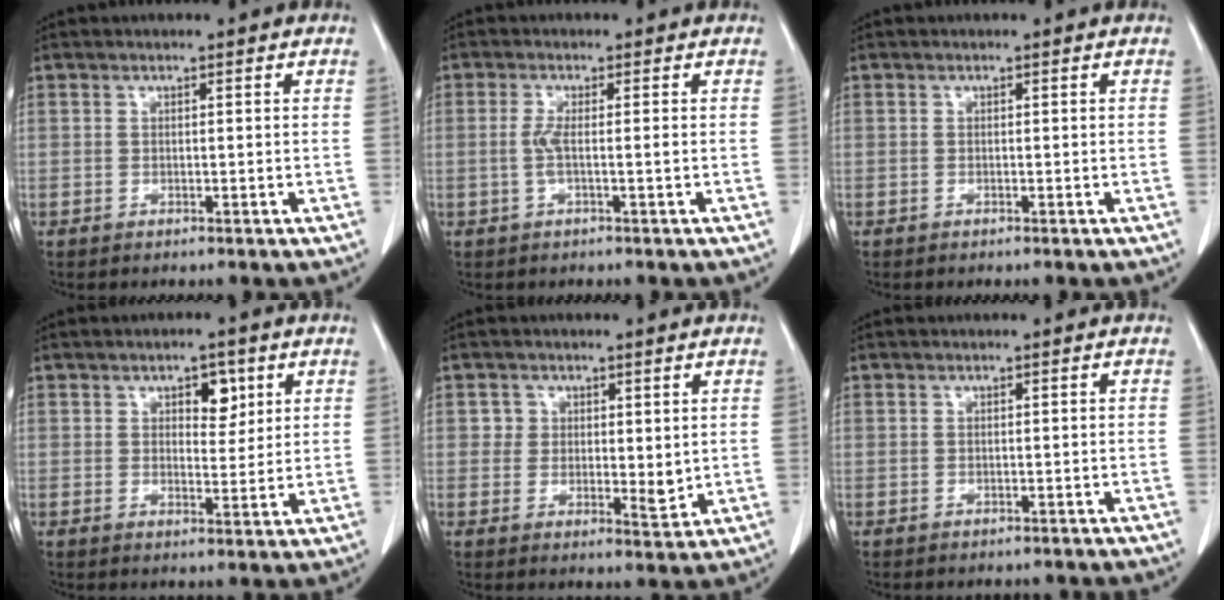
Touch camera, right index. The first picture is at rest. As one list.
[{"total": 2.5, "force": [-0.3, 0.0, 2.4], "torque": [-0.052, -0.001, -0.008]}, {"total": 0.0}, {"total": 4.1, "force": [1.9, 2.2, 3.0], "torque": [-0.037, 0.004, 0.028]}, {"total": 4.1, "force": [1.2, 3.2, 2.4], "torque": [-0.023, -0.013, 0.018]}, {"total": 5.2, "force": [-4.7, 2.2, 0.7], "torque": [-0.005, 0.003, -0.047]}]